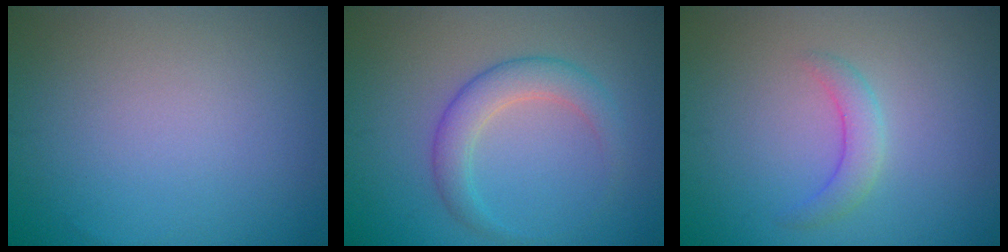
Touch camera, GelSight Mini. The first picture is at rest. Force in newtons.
{"total": 3.4, "press": 3.4, "slide": 0.2}
{"total": 2.0, "press": 2.0, "slide": 0.1}